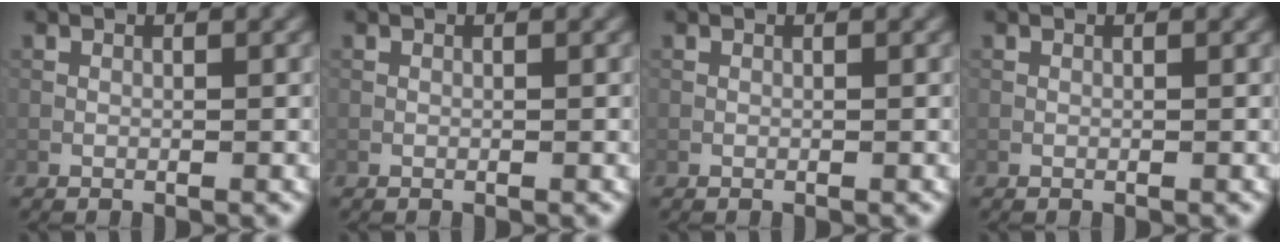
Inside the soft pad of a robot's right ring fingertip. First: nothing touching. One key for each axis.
{"total": 0.0}
{"total": 0.0}
{"total": 0.0}